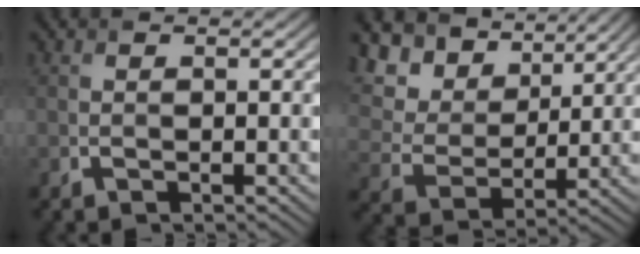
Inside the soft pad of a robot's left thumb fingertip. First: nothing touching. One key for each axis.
{"total": 13.1, "fx": 7.2, "fy": 8.6, "fz": 6.7, "tx": -0.197, "ty": 0.023, "tz": 0.147}